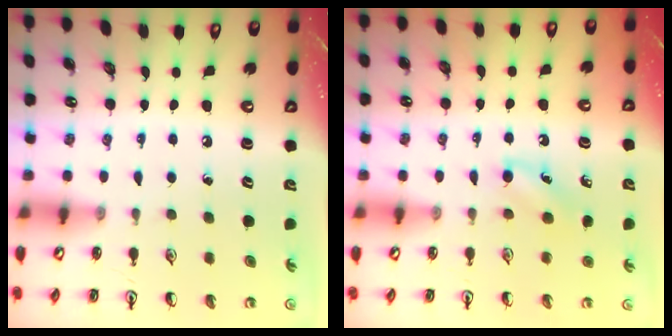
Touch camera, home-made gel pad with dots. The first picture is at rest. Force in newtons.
{"total": 4.3, "press": 4.1, "slide": 1.3}